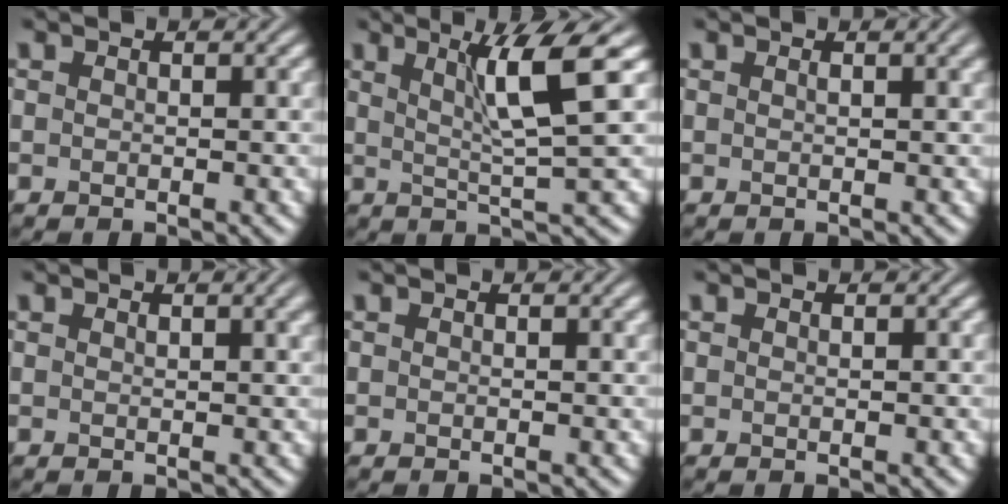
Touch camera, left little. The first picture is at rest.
{"total": 6.1, "force": [2.2, 0.5, 5.6], "torque": [-0.090, 0.004, 0.040]}
{"total": 2.5, "force": [1.0, 0.9, 2.1], "torque": [-0.016, 0.003, 0.013]}
{"total": 2.2, "force": [1.1, 0.7, 1.7], "torque": [-0.015, 0.003, 0.017]}
{"total": 0.7, "force": [0.4, 0.2, 0.6], "torque": [-0.005, 0.004, 0.005]}
{"total": 0.0}